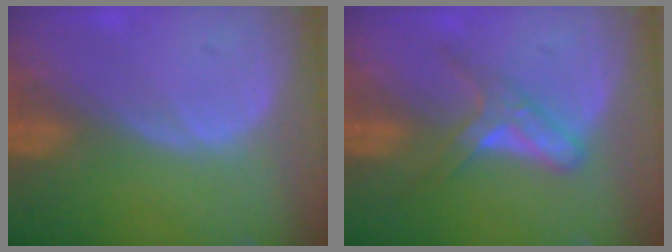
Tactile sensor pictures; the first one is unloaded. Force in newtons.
{"total": 5.9, "press": 5.1, "slide": 3.0}